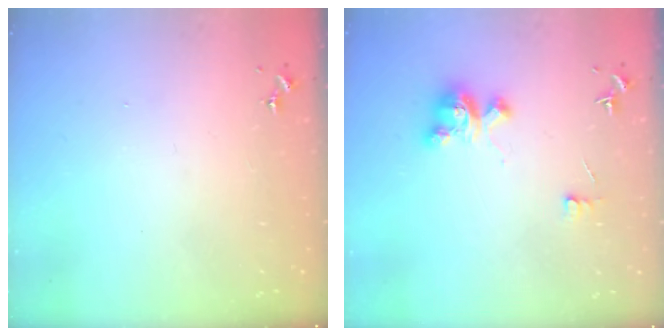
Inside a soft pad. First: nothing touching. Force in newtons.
{"total": 5.8, "press": 5.8, "slide": 0.4}